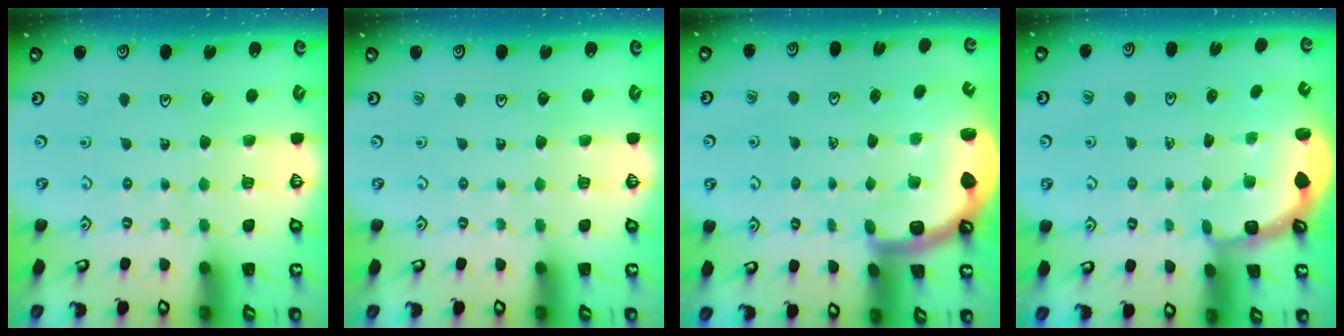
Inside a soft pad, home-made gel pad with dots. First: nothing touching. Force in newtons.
{"total": 0.0}
{"total": 5.4, "press": 5.1, "slide": 1.8}
{"total": 1.7, "press": 1.4, "slide": 0.9}